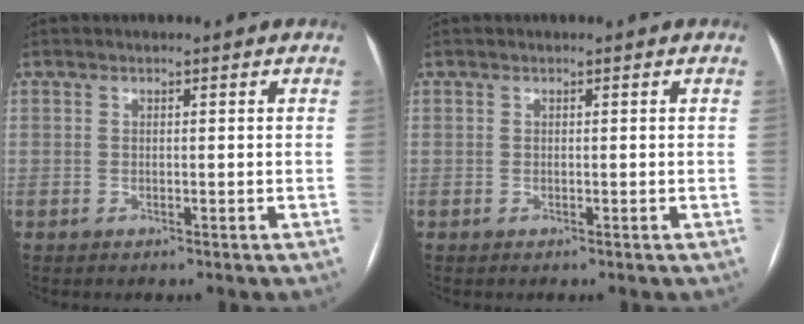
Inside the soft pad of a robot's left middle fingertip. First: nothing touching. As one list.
[{"total": 0.0}]